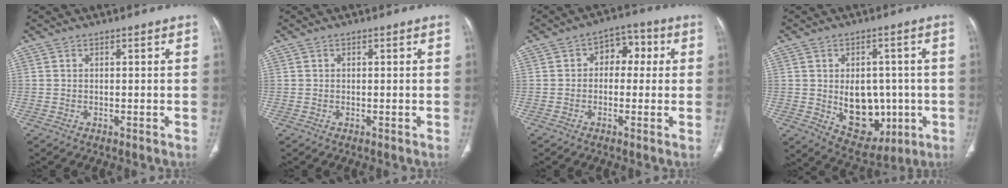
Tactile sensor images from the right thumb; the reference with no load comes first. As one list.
[{"total": 0.0}, {"total": 6.8, "force": [0.9, 4.8, 4.6], "torque": [-0.026, 0.022, 0.003]}, {"total": 13.1, "force": [-1.6, 9.3, 9.1], "torque": [-0.083, 0.003, 0.002]}]